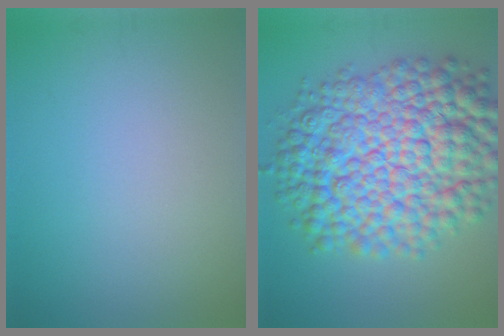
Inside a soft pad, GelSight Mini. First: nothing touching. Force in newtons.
{"total": 14.3, "press": 14.3, "slide": 0.3}